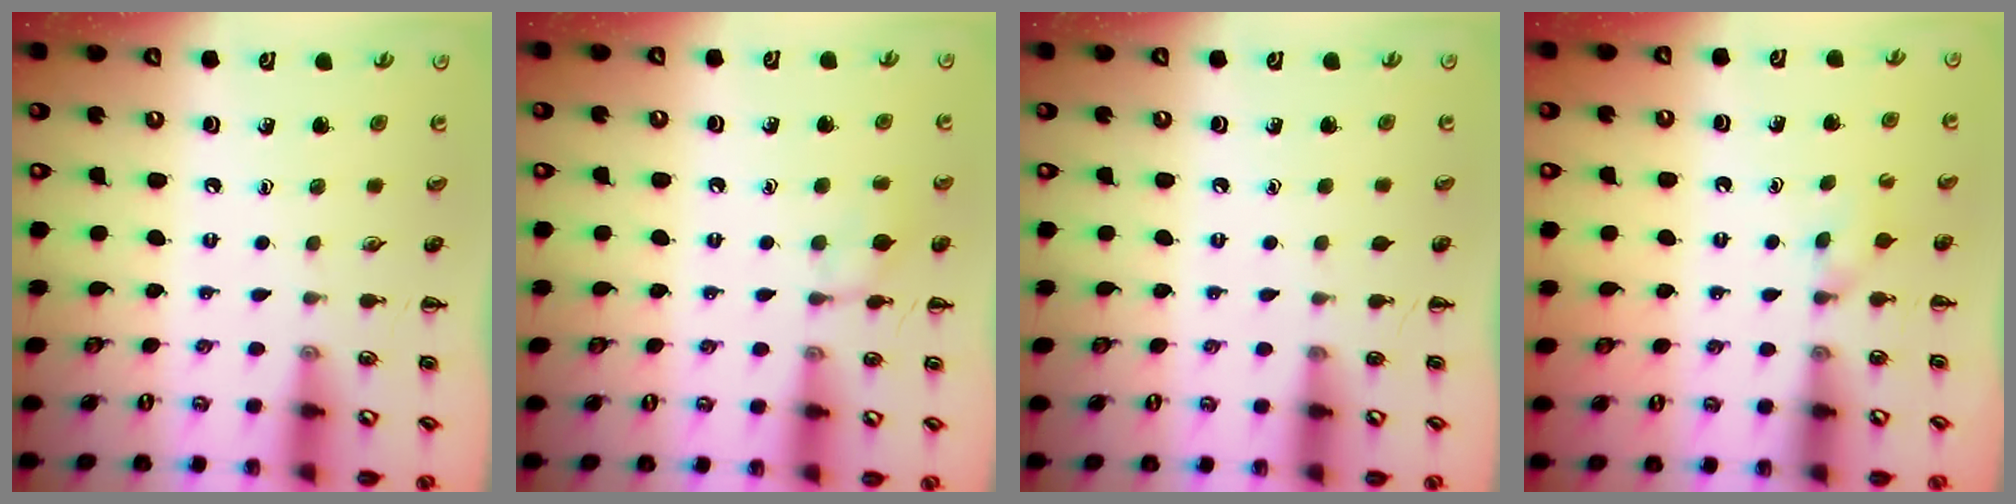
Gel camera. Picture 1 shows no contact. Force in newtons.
{"total": 7.5, "press": 7.4, "slide": 1.4}
{"total": 0.0}
{"total": 2.9, "press": 2.7, "slide": 1.2}